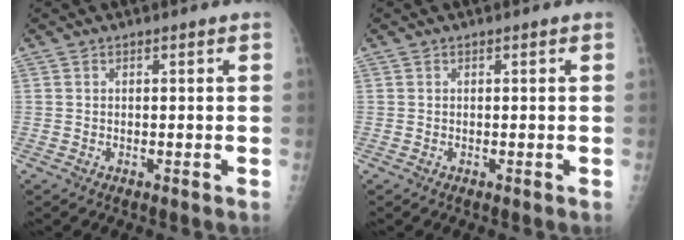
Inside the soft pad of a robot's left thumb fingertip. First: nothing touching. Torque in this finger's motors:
{"motor_torque": [0.00, 0.00, 0.00, 0.00, 0.00]}